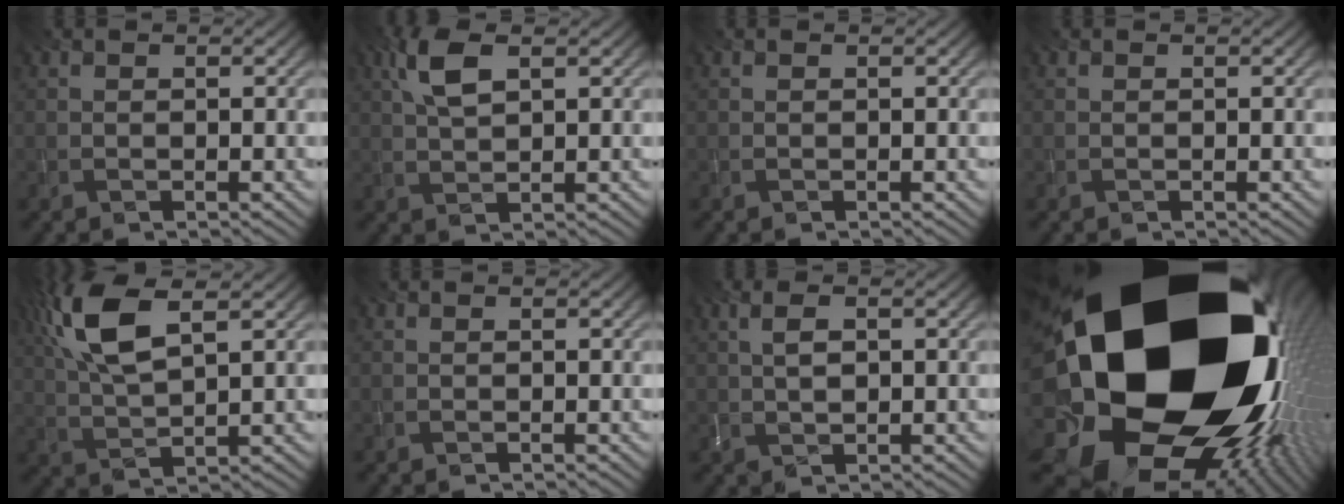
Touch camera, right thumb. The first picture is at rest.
{"total": 4.8, "force": [2.0, 1.9, 3.9], "torque": [-0.097, 0.008, 0.039]}
{"total": 0.0}
{"total": 0.0}
{"total": 10.1, "force": [4.4, 3.7, 8.3], "torque": [-0.201, 0.019, 0.088]}
{"total": 0.0}
{"total": 3.0, "force": [0.7, 1.3, 2.6], "torque": [-0.062, 0.003, 0.017]}
{"total": 24.8, "force": [2.5, 18.5, 16.4], "torque": [-0.270, -0.115, 0.012]}